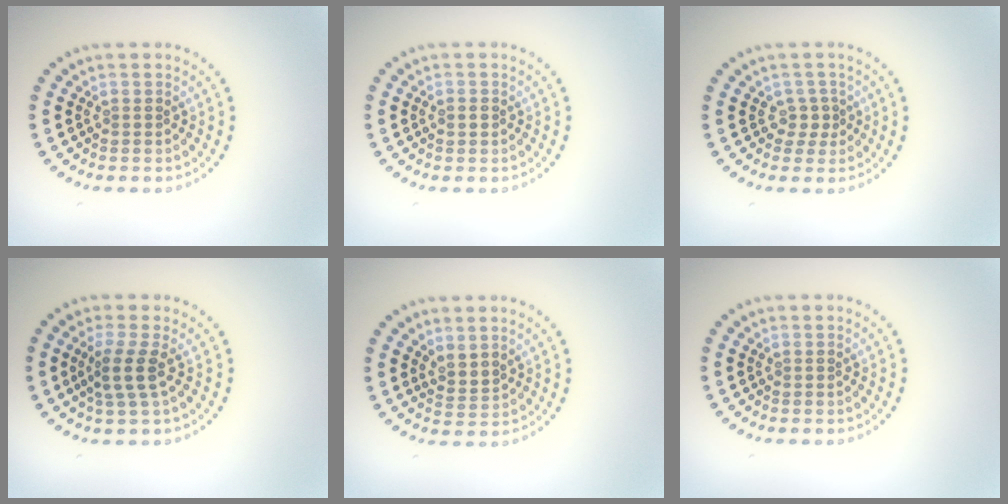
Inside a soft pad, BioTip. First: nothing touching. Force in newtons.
{"total": 1.0, "press": 1.0, "slide": 0.0}
{"total": 1.6, "press": 1.2, "slide": 1.1}
{"total": 2.7, "press": 2.1, "slide": 1.7}
{"total": 1.8, "press": 1.4, "slide": 1.2}
{"total": 0.0}